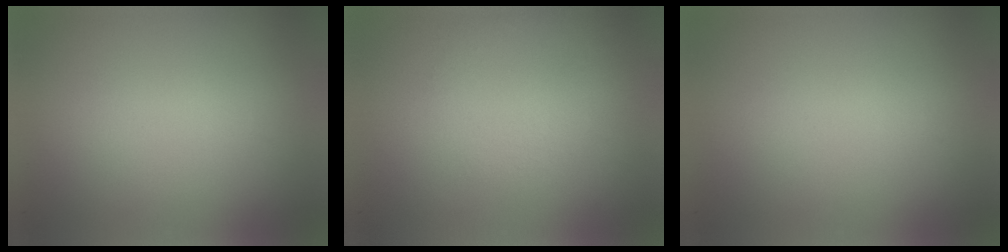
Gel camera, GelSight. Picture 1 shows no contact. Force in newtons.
{"total": 1.2}
{"total": 0.0}